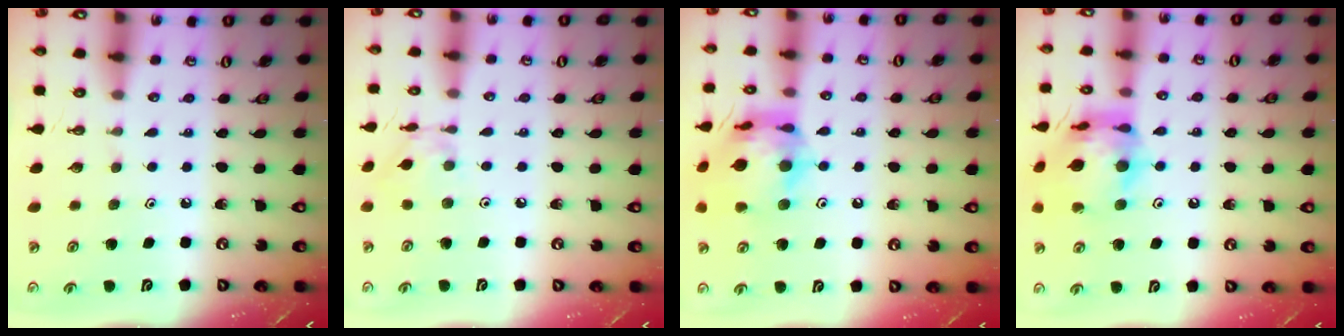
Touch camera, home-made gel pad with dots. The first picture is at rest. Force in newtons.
{"total": 4.6, "press": 4.5, "slide": 0.2}
{"total": 18.0, "press": 17.9, "slide": 2.0}
{"total": 16.6, "press": 16.5, "slide": 1.7}